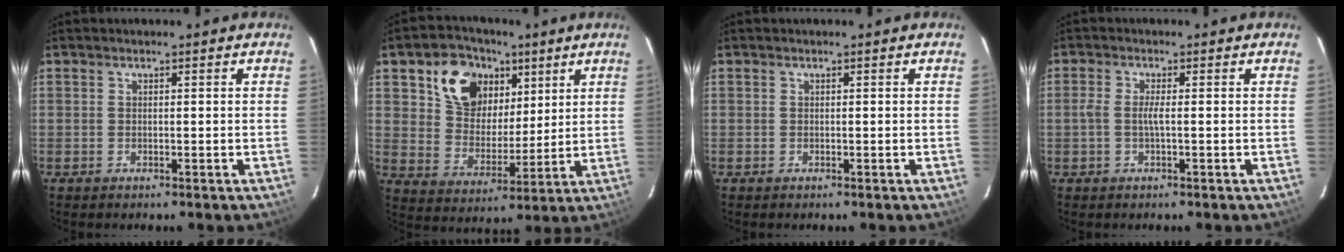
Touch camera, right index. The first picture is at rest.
{"total": 14.1, "force": [7.1, 10.2, 6.8], "torque": [-0.143, 0.032, 0.135]}
{"total": 0.0}
{"total": 2.2, "force": [-0.5, 0.0, 2.2], "torque": [-0.045, 0.001, -0.011]}